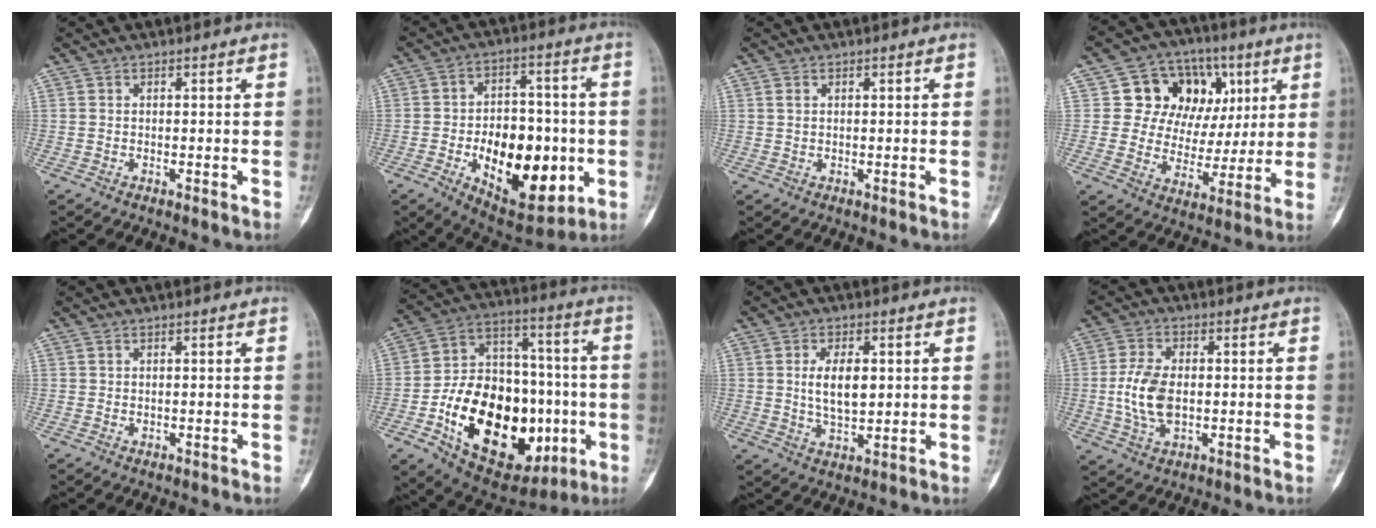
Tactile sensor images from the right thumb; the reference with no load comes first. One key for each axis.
{"total": 20.9, "fx": -5.0, "fy": 12.0, "fz": 16.4, "tx": -0.201, "ty": 0.018, "tz": -0.054}
{"total": 1.1, "fx": 0.4, "fy": 0.7, "fz": 0.7, "tx": -0.017, "ty": 0.003, "tz": 0.010}
{"total": 16.0, "fx": 4.9, "fy": 12.7, "fz": 8.3, "tx": -0.070, "ty": 0.007, "tz": 0.086}
{"total": 0.0}
{"total": 31.4, "fx": -8.2, "fy": 18.6, "fz": 23.9, "tx": -0.395, "ty": 0.025, "tz": -0.110}
{"total": 7.3, "fx": 1.2, "fy": 3.7, "fz": 6.1, "tx": -0.100, "ty": -0.011, "tz": 0.025}
{"total": 9.3, "fx": -0.5, "fy": 5.5, "fz": 7.5, "tx": -0.149, "ty": 0.001, "tz": -0.009}